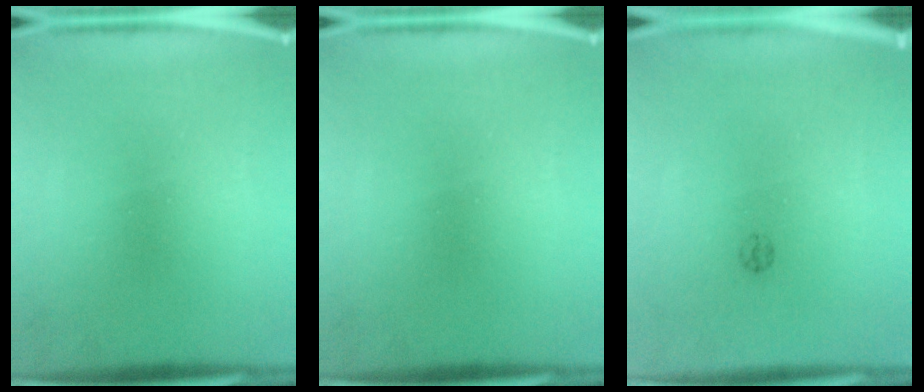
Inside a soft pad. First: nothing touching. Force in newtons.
{"total": 0.0}
{"total": 1.0}